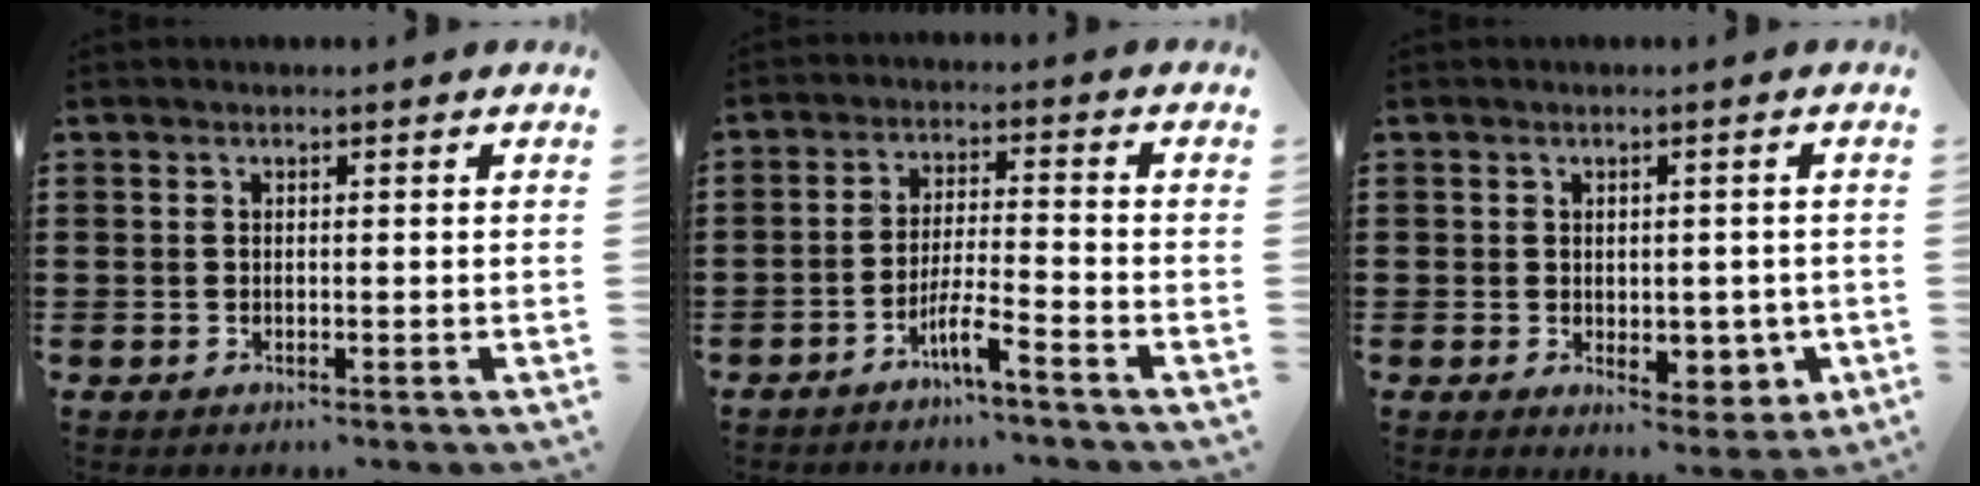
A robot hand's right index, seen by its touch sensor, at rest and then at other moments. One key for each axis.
{"total": 4.9, "fx": -3.7, "fy": 0.0, "fz": 3.2, "tx": -0.077, "ty": -0.008, "tz": -0.075}
{"total": 3.7, "fx": -0.1, "fy": 3.1, "fz": 2.0, "tx": -0.026, "ty": 0.004, "tz": -0.002}